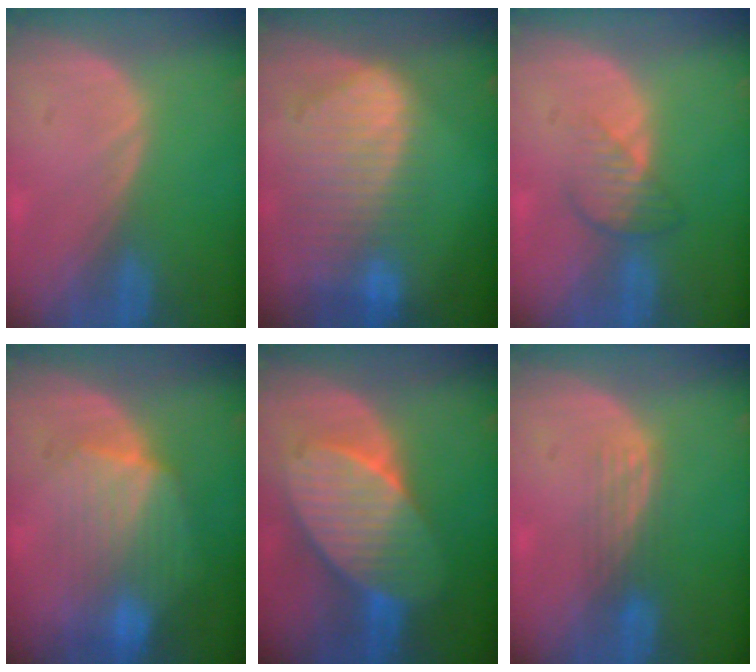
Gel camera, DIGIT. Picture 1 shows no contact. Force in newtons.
{"total": 10.4, "press": 8.9, "slide": 5.4}
{"total": 3.8, "press": 3.4, "slide": 1.6}
{"total": 7.4, "press": 7.4, "slide": 0.3}
{"total": 9.6, "press": 9.6, "slide": 0.4}
{"total": 3.0, "press": 2.7, "slide": 1.3}